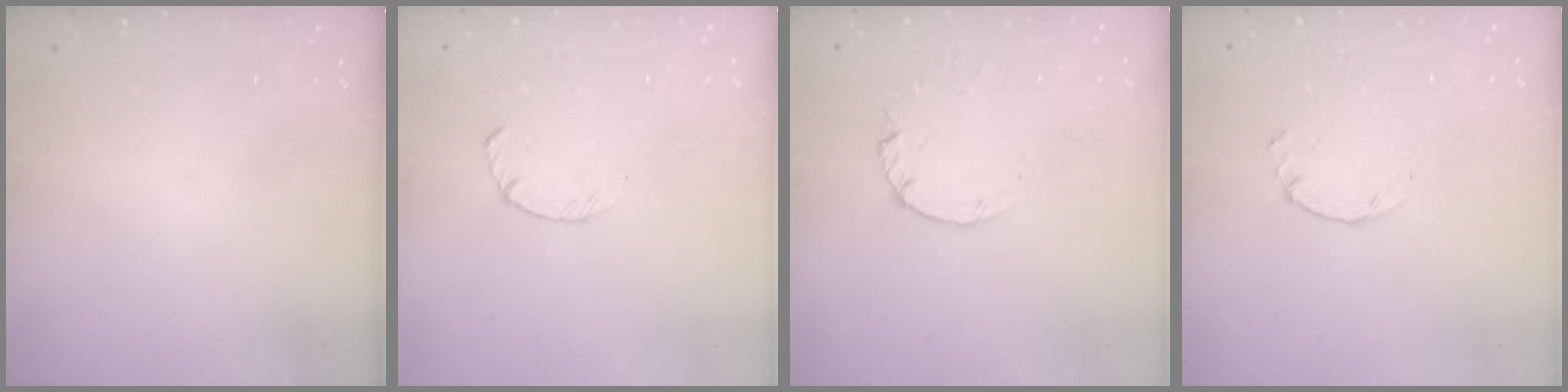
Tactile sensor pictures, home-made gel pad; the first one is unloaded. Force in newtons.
{"total": 2.4, "press": 2.3, "slide": 0.4}
{"total": 0.9, "press": 0.8, "slide": 0.2}
{"total": 0.9, "press": 0.9, "slide": 0.3}